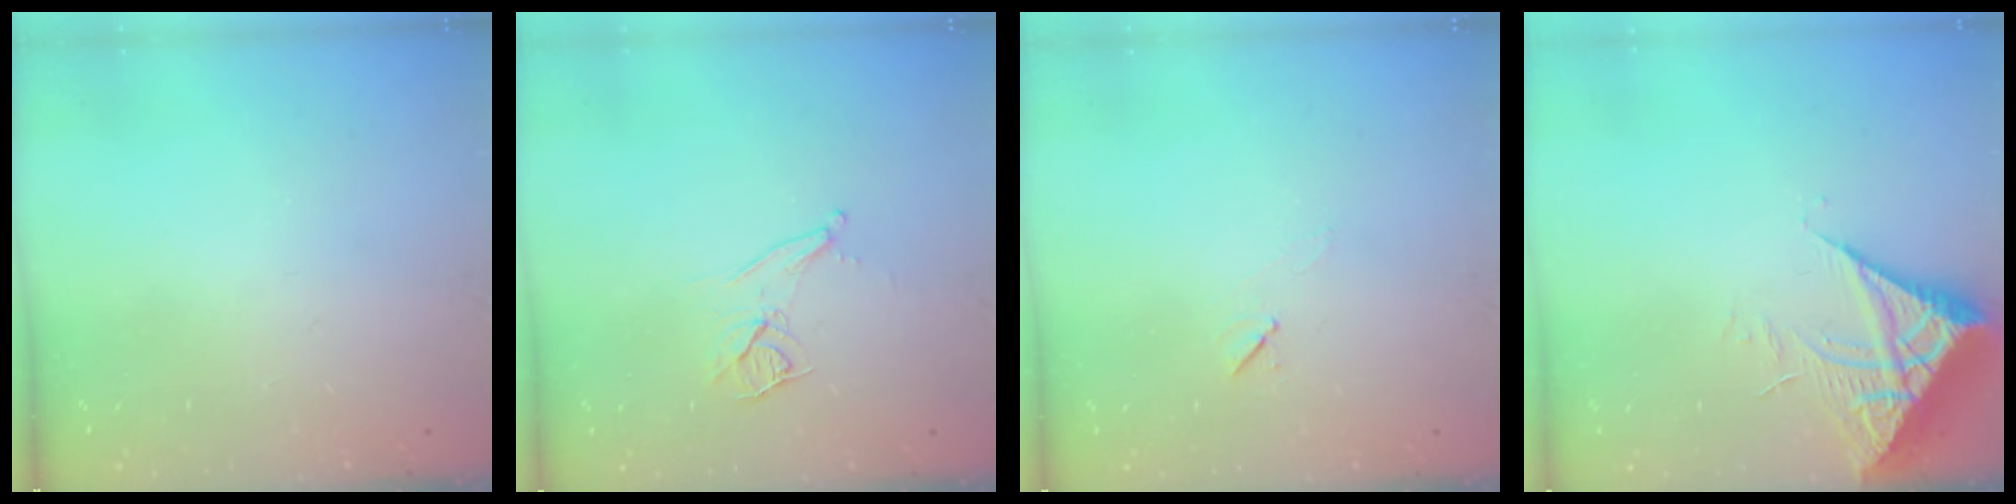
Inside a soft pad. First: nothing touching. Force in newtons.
{"total": 8.5, "press": 7.8, "slide": 3.3}
{"total": 4.8, "press": 4.4, "slide": 2.0}
{"total": 7.2, "press": 7.2, "slide": 0.8}